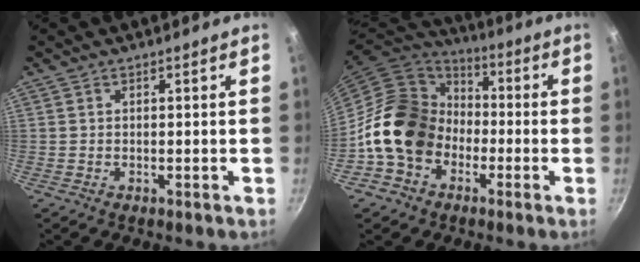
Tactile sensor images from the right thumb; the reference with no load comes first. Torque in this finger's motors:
{"motor_torque": [2.20, 2.36, 1.28, -1.44, 0.52]}